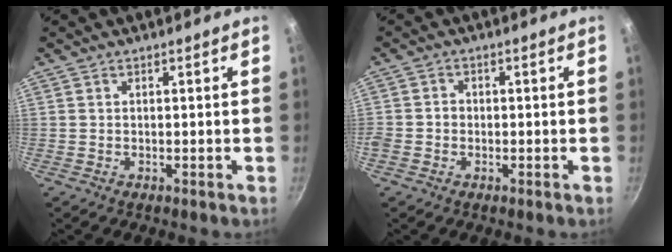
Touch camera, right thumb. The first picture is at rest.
{"total": 2.4, "force": [-0.7, 2.1, 0.8], "torque": [-0.011, 0.010, -0.018]}